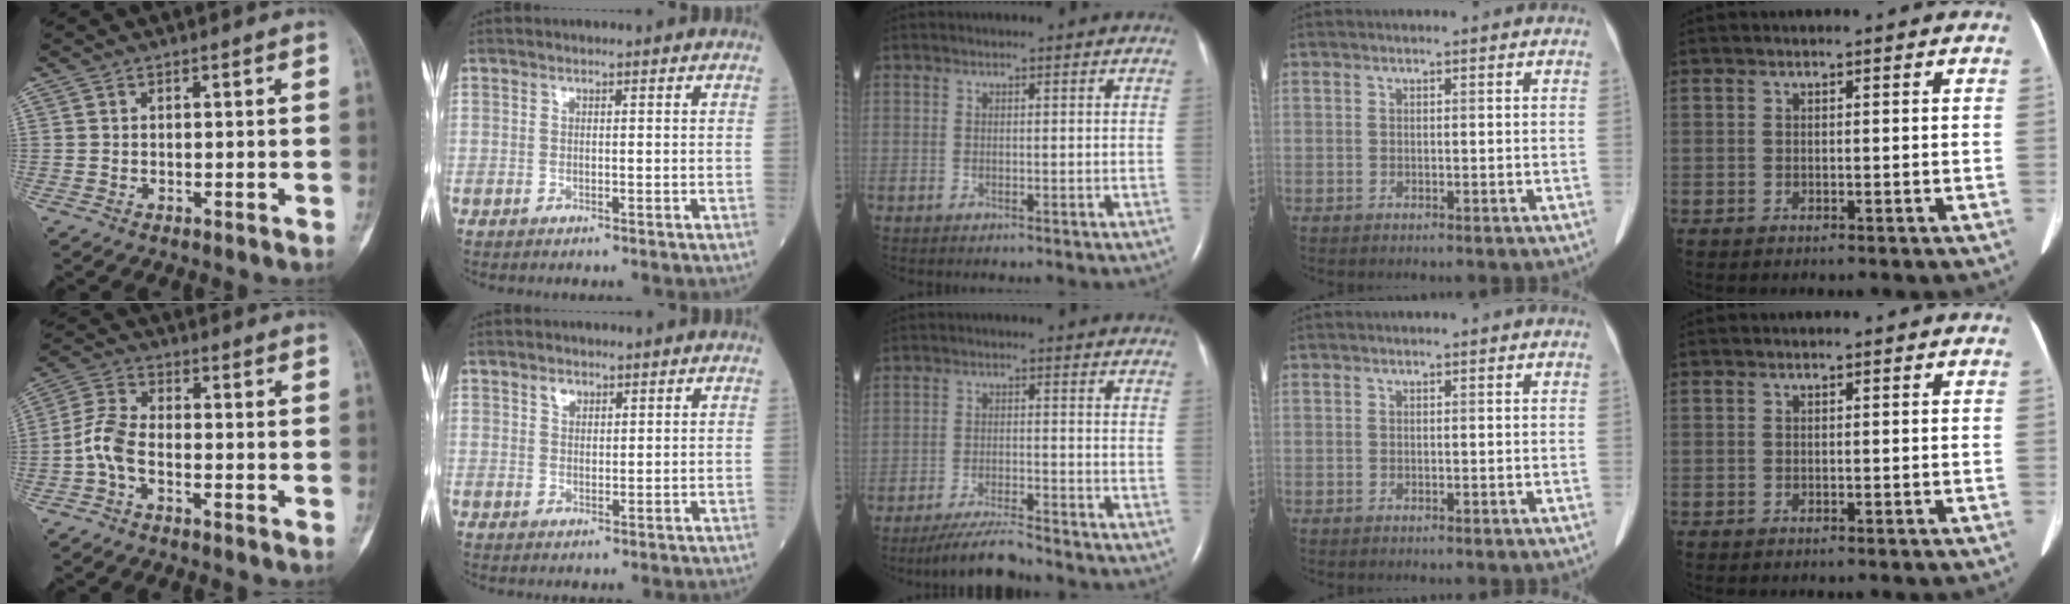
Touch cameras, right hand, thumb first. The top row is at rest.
{"thumb": {"total": 5.7, "force": [-2.1, 2.8, 4.5], "torque": [-0.101, 0.020, -0.052]}, "index": {"total": 1.7, "force": [1.2, 1.0, 0.7], "torque": [-0.012, 0.003, 0.023]}, "middle": {"total": 5.8, "force": [-5.4, -0.2, 2.0], "torque": [-0.042, -0.019, -0.098]}}